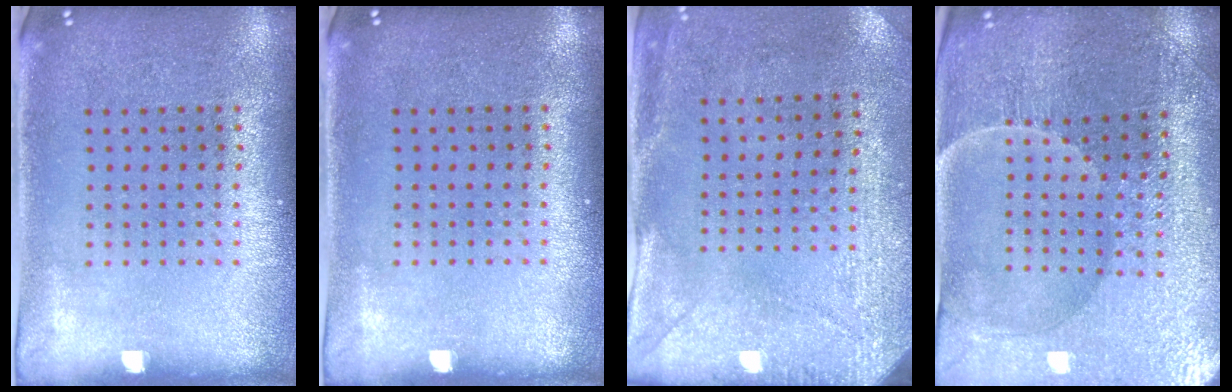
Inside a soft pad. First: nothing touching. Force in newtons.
{"total": 0.0}
{"total": 3.0, "press": 2.3, "slide": 1.9}
{"total": 3.5, "press": 3.5, "slide": 0.2}